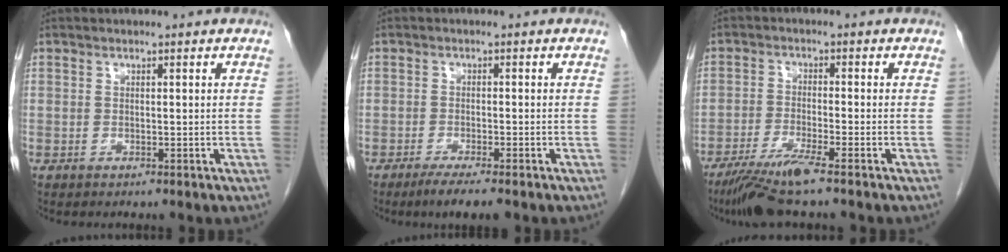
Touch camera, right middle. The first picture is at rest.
{"total": 4.5, "force": [-3.3, 0.3, 3.2], "torque": [-0.050, -0.011, -0.051]}
{"total": 7.1, "force": [-5.3, -0.6, 4.7], "torque": [-0.087, -0.025, -0.100]}